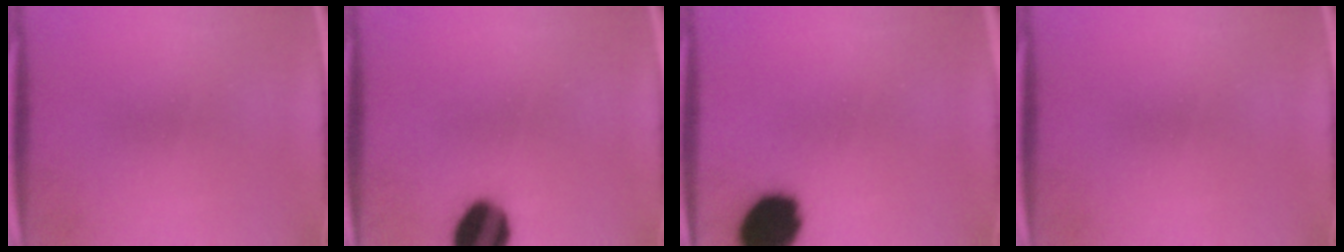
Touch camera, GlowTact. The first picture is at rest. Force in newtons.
{"total": 12.7}
{"total": 14.1}
{"total": 0.0}